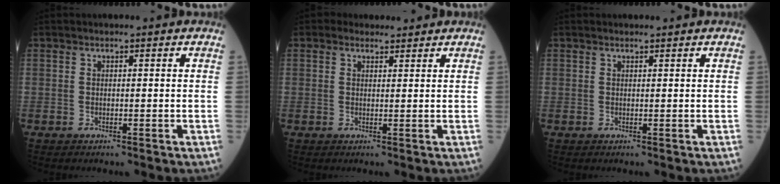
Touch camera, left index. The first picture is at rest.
{"total": 1.8, "force": [1.5, 1.0, 0.1], "torque": [-0.005, 0.009, 0.023]}
{"total": 0.8, "force": [0.8, 0.0, 0.3], "torque": [-0.008, 0.002, 0.014]}